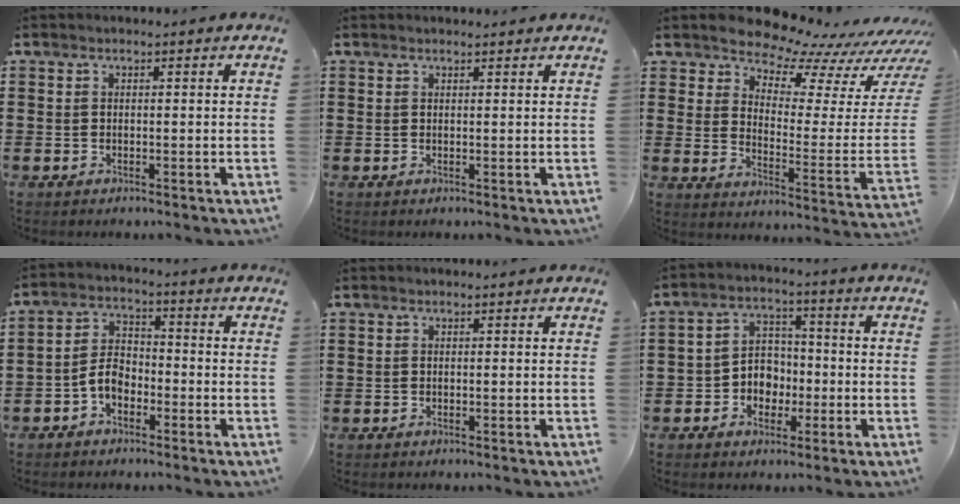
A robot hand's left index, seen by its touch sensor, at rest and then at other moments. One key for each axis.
{"total": 0.8, "fx": 0.8, "fy": 0.0, "fz": 0.2, "tx": -0.005, "ty": -0.001, "tz": 0.016}
{"total": 8.0, "fx": 7.8, "fy": 1.2, "fz": 1.2, "tx": -0.045, "ty": -0.084, "tz": 0.133}
{"total": 4.6, "fx": -2.5, "fy": 2.7, "fz": 2.8, "tx": -0.072, "ty": 0.005, "tz": -0.055}
{"total": 0.0}
{"total": 5.1, "fx": -2.0, "fy": 4.4, "fz": 1.8, "tx": -0.045, "ty": 0.016, "tz": -0.040}